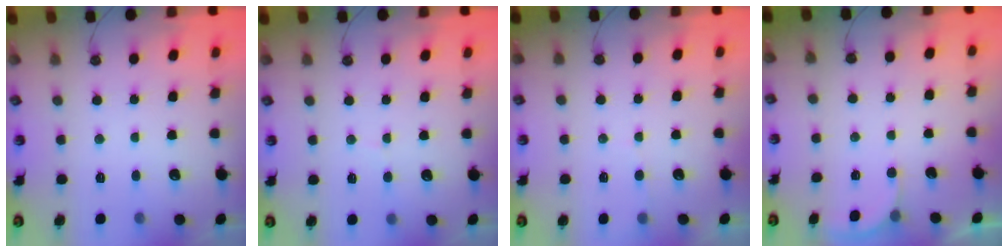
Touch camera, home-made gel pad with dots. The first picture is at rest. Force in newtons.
{"total": 4.4, "press": 4.4, "slide": 0.5}
{"total": 2.8, "press": 2.8, "slide": 0.2}
{"total": 2.5, "press": 2.5, "slide": 0.2}